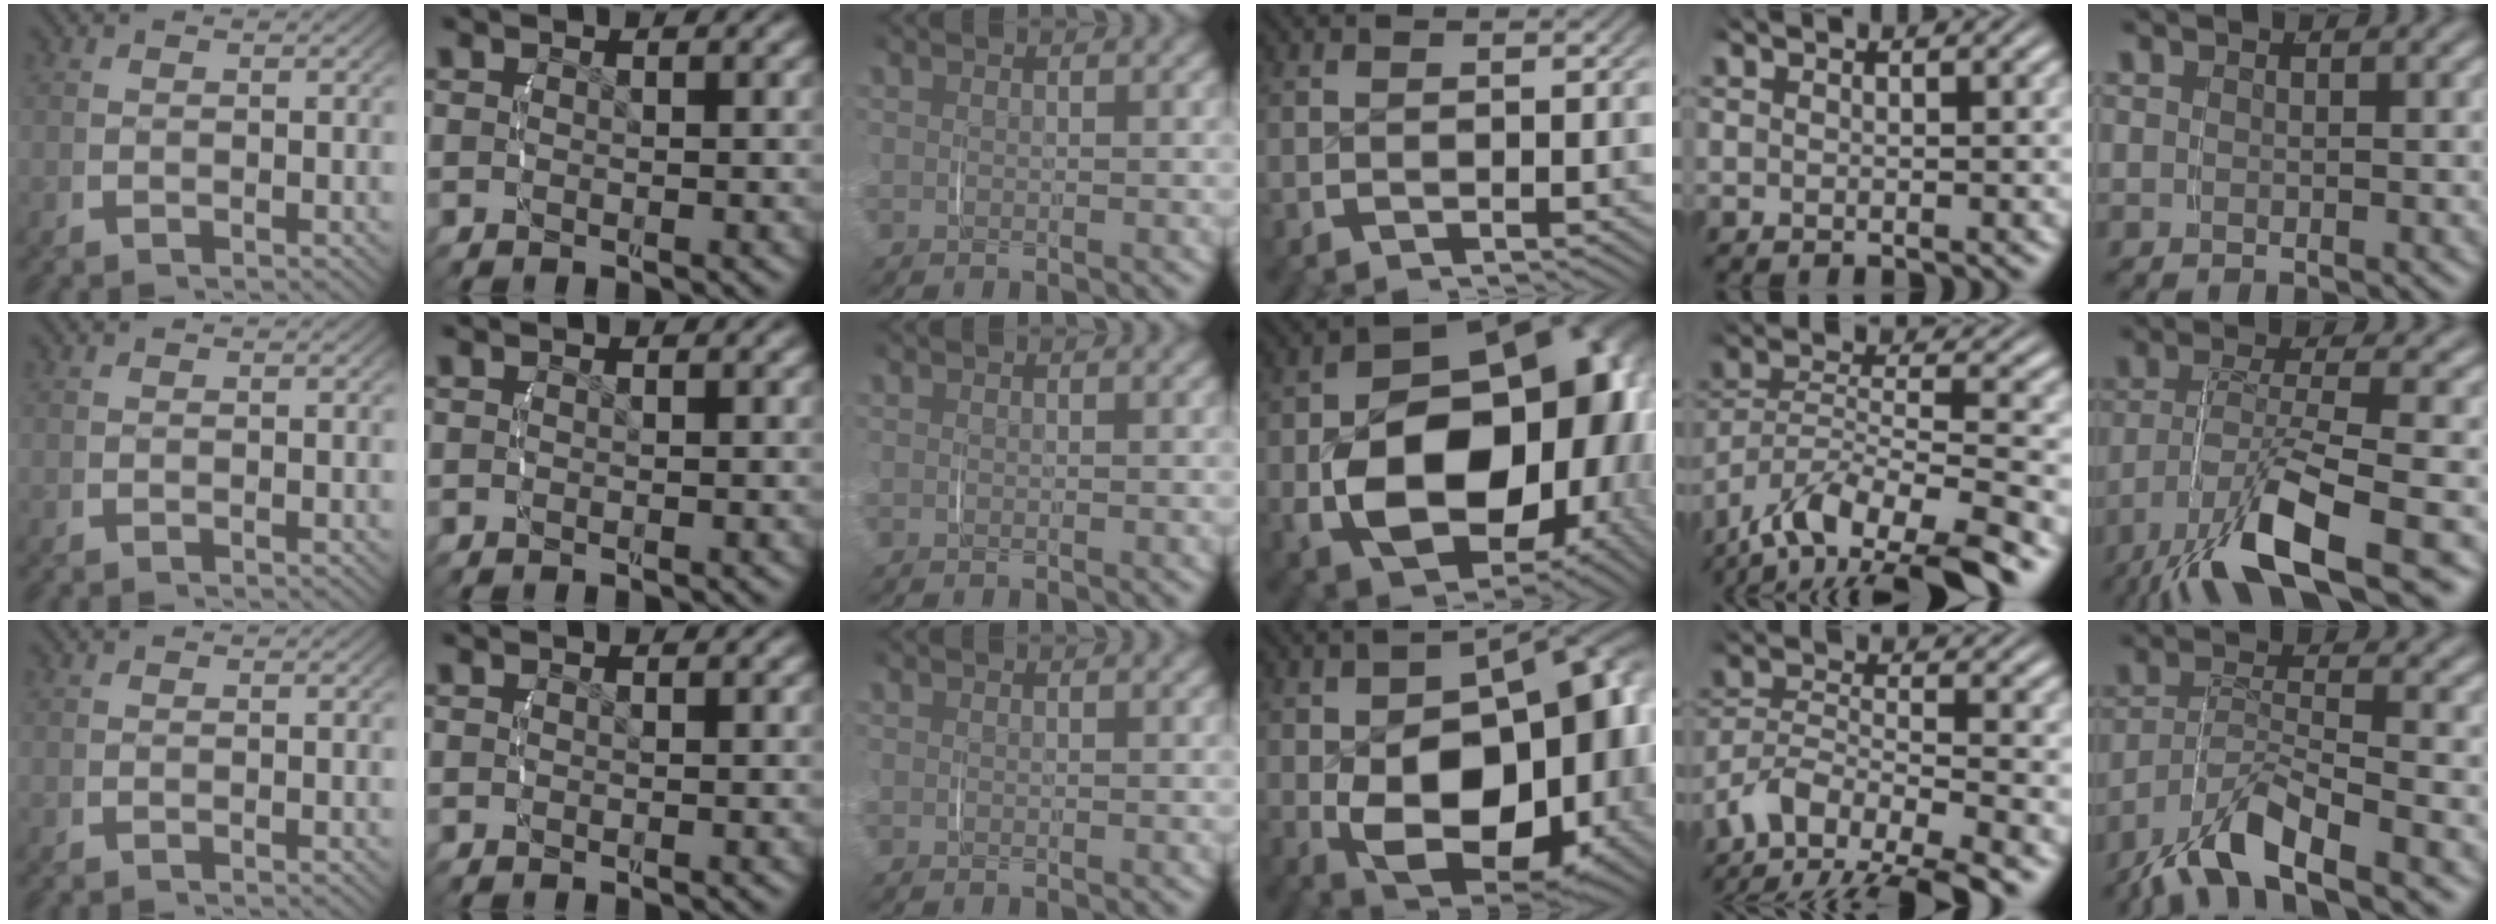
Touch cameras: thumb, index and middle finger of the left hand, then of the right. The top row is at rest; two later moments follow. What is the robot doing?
{"motion": "lift_and_place", "object": "ethernet cable"}